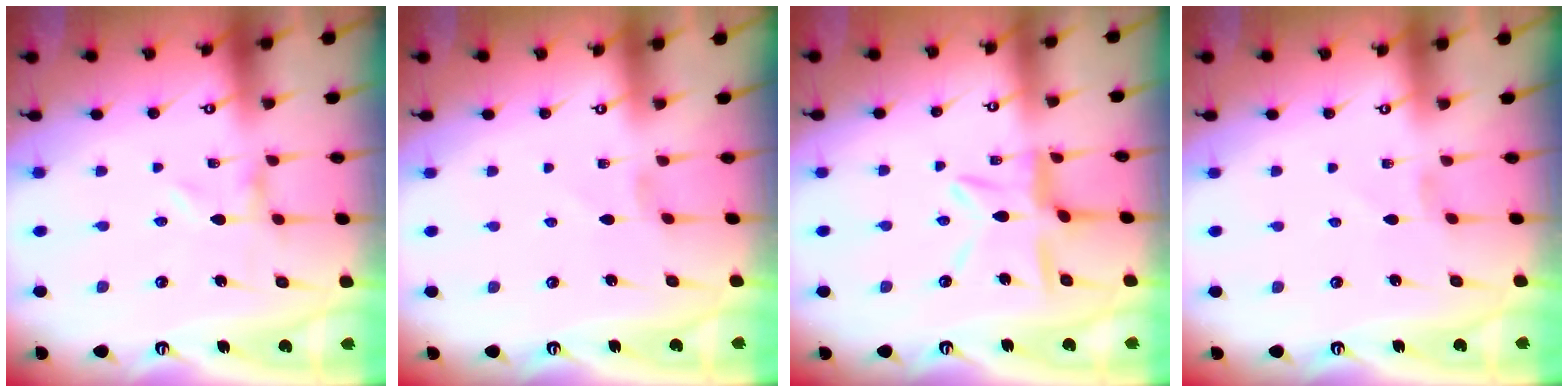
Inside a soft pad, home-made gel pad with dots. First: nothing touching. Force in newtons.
{"total": 0.7, "press": 0.6, "slide": 0.4}
{"total": 10.4, "press": 10.3, "slide": 0.9}
{"total": 0.7, "press": 0.6, "slide": 0.4}